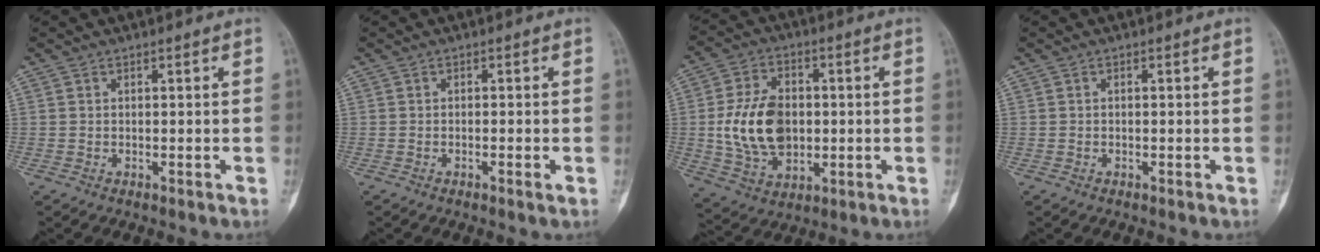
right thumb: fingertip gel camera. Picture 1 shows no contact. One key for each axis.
{"total": 1.2, "fx": -0.5, "fy": 0.1, "fz": 1.1, "tx": -0.027, "ty": -0.001, "tz": -0.009}
{"total": 14.4, "fx": -0.2, "fy": 9.8, "fz": 10.6, "tx": -0.177, "ty": 0.004, "tz": 0.007}
{"total": 0.0}